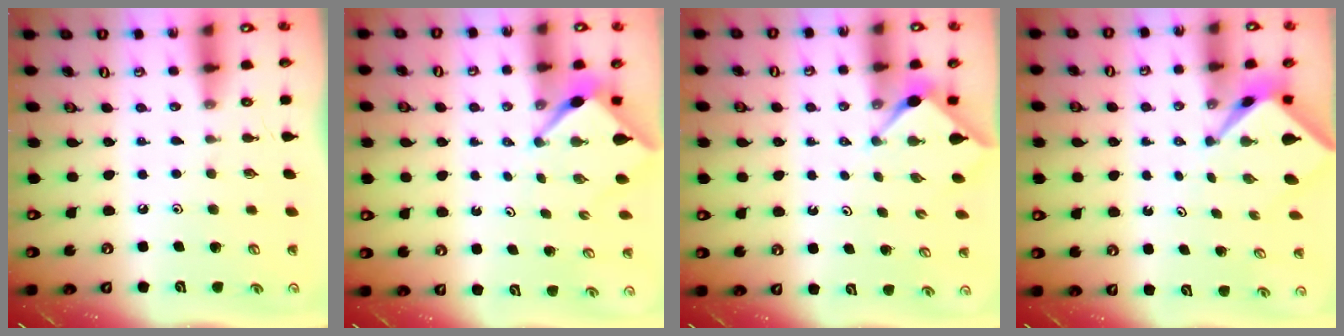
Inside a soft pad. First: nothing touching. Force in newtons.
{"total": 2.8, "press": 2.8, "slide": 0.2}
{"total": 2.9, "press": 2.9, "slide": 0.4}
{"total": 2.5, "press": 2.5, "slide": 0.2}